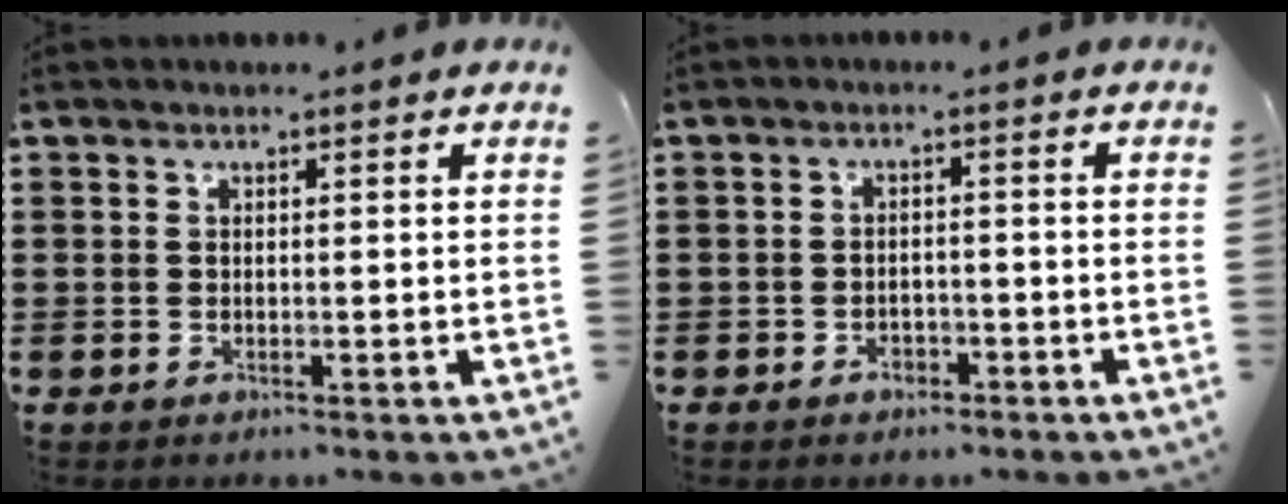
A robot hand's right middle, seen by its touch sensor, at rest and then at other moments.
{"total": 1.7, "force": [-1.4, 0.9, 0.4], "torque": [-0.015, -0.003, -0.031]}